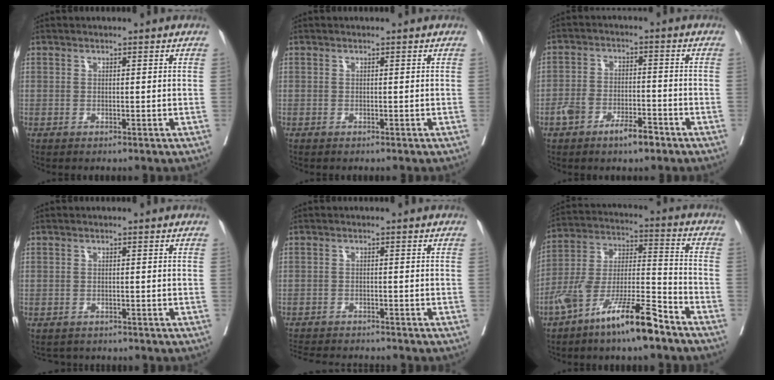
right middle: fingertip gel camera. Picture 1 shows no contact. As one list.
[{"total": 0.0}, {"total": 5.8, "force": [-3.7, 2.2, 3.9], "torque": [-0.077, 0.012, -0.059]}, {"total": 2.1, "force": [-1.9, 0.7, -0.2], "torque": [-0.003, -0.006, -0.031]}, {"total": 8.9, "force": [-8.5, 1.0, 2.6], "torque": [-0.045, -0.009, -0.123]}, {"total": 14.6, "force": [-10.1, 1.9, 10.4], "torque": [-0.207, -0.006, -0.189]}]